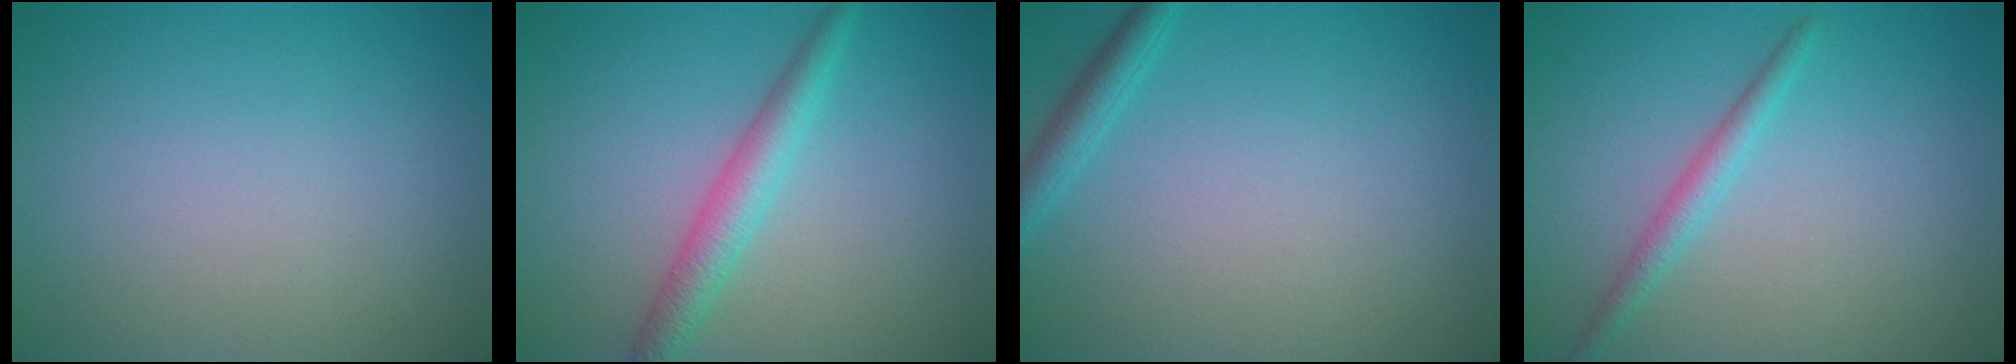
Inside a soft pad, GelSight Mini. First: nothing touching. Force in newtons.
{"total": 2.9, "press": 2.9, "slide": 0.0}
{"total": 1.8, "press": 1.8, "slide": 0.1}
{"total": 1.8, "press": 1.8, "slide": 0.1}